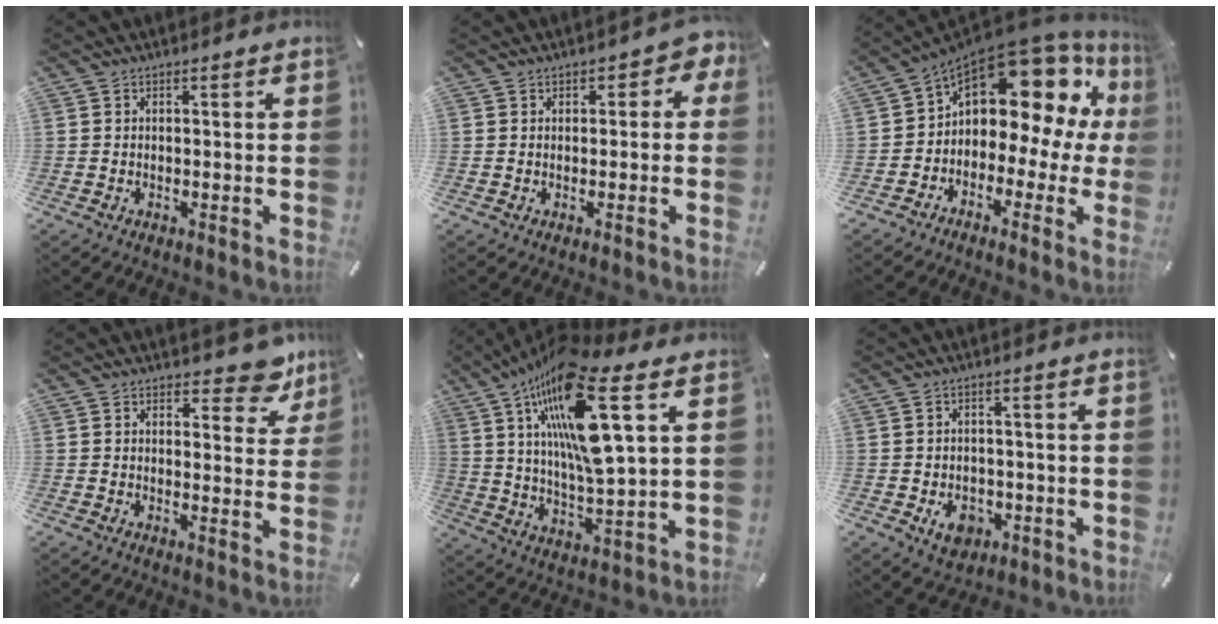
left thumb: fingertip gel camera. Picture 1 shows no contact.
{"total": 2.7, "force": [0.5, 2.0, 1.7], "torque": [-0.010, -0.002, 0.002]}
{"total": 13.4, "force": [6.6, 8.5, 8.1], "torque": [-0.117, -0.057, 0.108]}
{"total": 7.9, "force": [5.9, 3.8, 3.8], "torque": [-0.027, -0.042, 0.097]}
{"total": 21.2, "force": [10.1, 5.4, 17.9], "torque": [-0.361, -0.049, 0.149]}
{"total": 5.8, "force": [-2.0, 4.4, 3.1], "torque": [-0.047, 0.003, -0.037]}